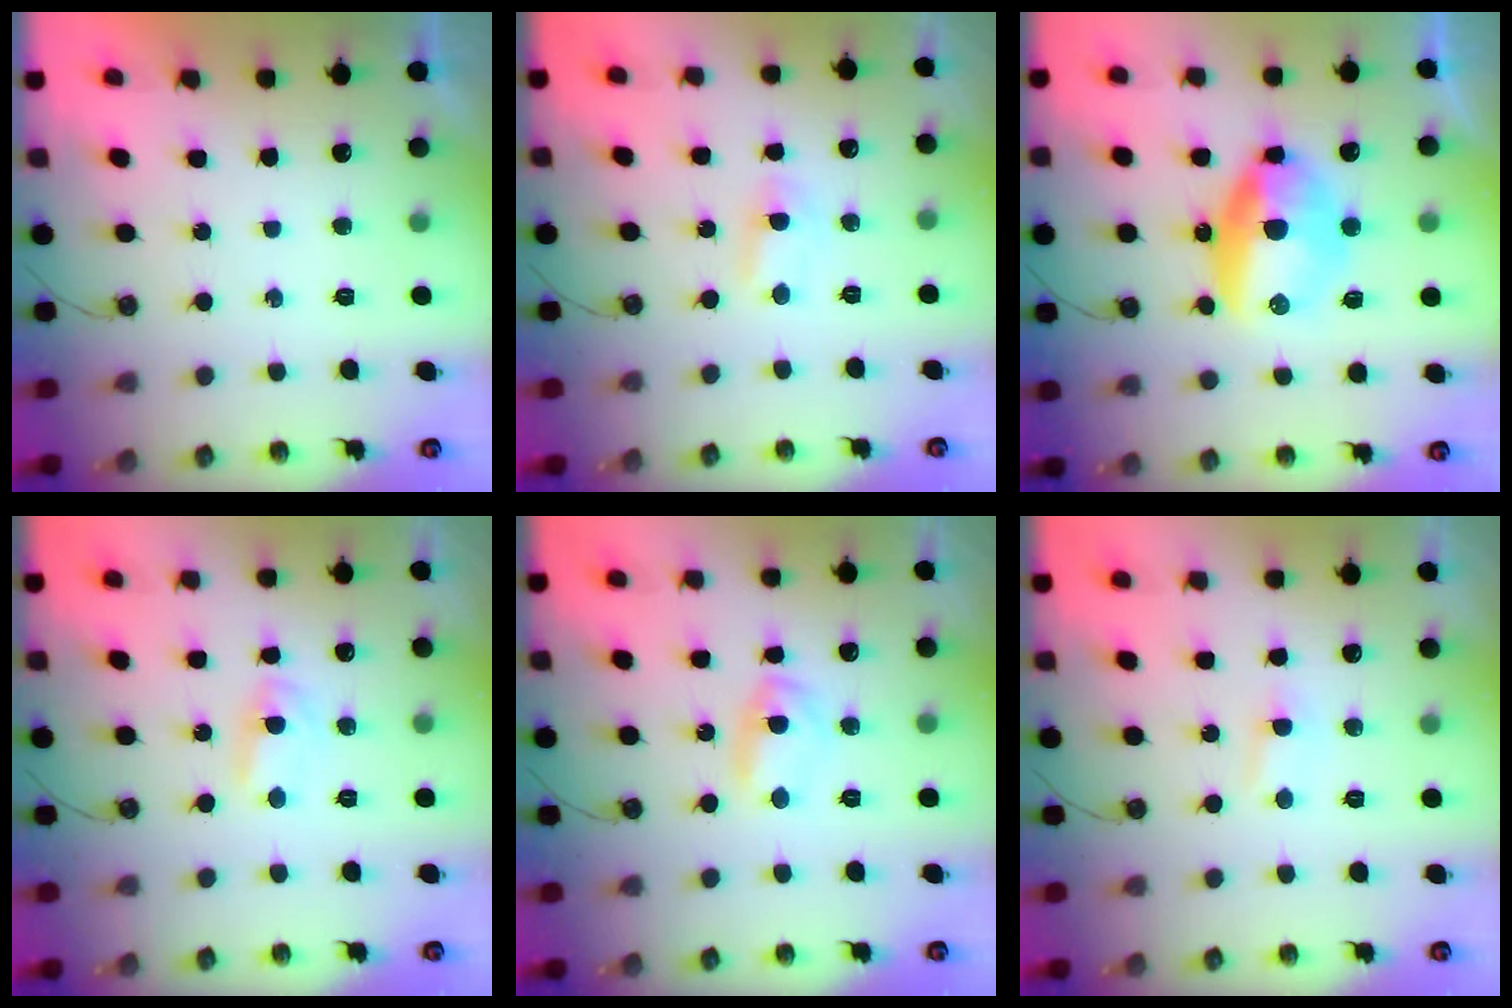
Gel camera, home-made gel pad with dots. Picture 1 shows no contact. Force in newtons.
{"total": 2.0, "press": 1.9, "slide": 0.7}
{"total": 12.3, "press": 12.3, "slide": 0.4}
{"total": 1.9, "press": 1.9, "slide": 0.2}
{"total": 5.4, "press": 5.4, "slide": 0.4}
{"total": 6.8, "press": 1.7, "slide": 6.6}